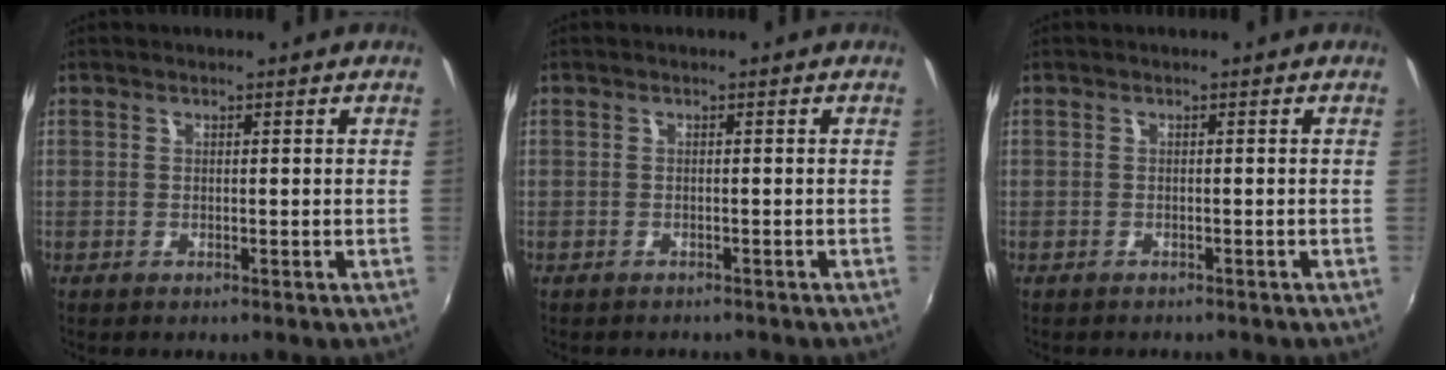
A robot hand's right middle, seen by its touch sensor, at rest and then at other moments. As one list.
[{"total": 1.3, "force": [-1.1, 0.7, 0.0], "torque": [-0.007, 0.002, -0.015]}, {"total": 1.1, "force": [-0.9, 0.6, 0.0], "torque": [-0.006, 0.002, -0.013]}]